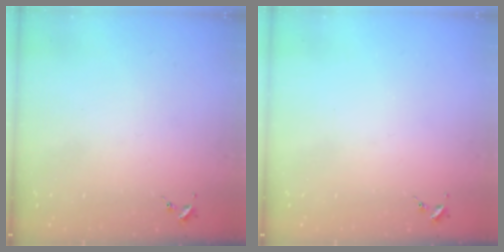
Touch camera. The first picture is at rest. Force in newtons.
{"total": 0.0}